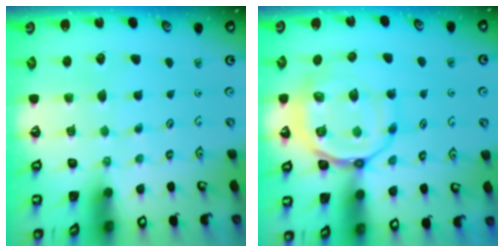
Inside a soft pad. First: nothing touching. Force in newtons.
{"total": 13.4, "press": 13.3, "slide": 1.7}